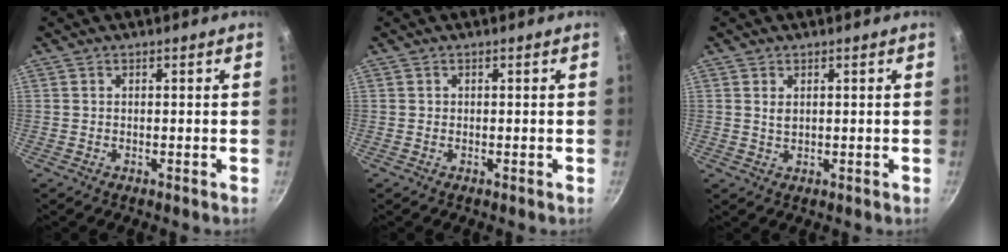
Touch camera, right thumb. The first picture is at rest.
{"total": 0.0}
{"total": 1.7, "force": [0.6, 1.1, 1.2], "torque": [-0.021, -0.002, 0.012]}